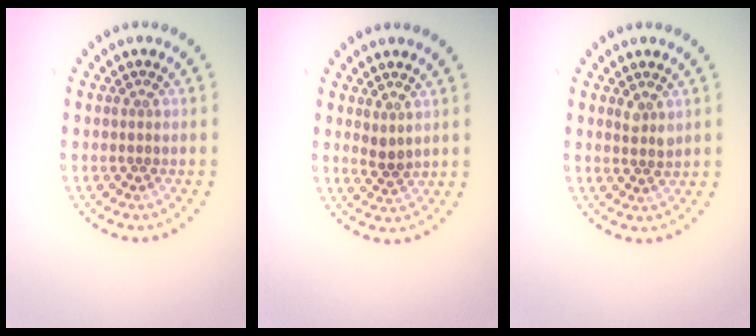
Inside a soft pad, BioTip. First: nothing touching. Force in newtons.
{"total": 1.2, "press": 1.0, "slide": 0.7}
{"total": 1.3, "press": 1.1, "slide": 0.6}